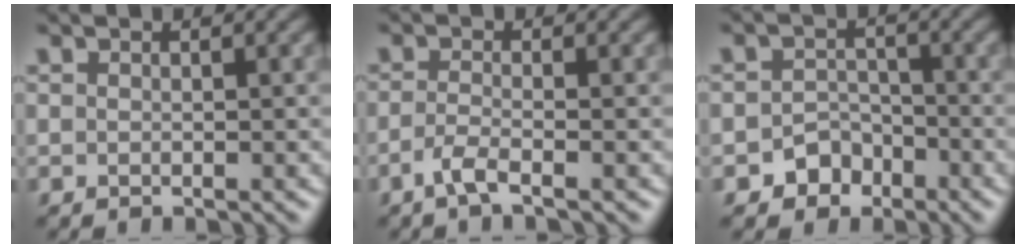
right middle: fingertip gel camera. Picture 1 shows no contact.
{"total": 2.0, "force": [-1.2, 0.4, 1.6], "torque": [-0.034, -0.003, -0.034]}
{"total": 2.7, "force": [-1.7, 2.0, 0.7], "torque": [0.002, 0.006, -0.030]}